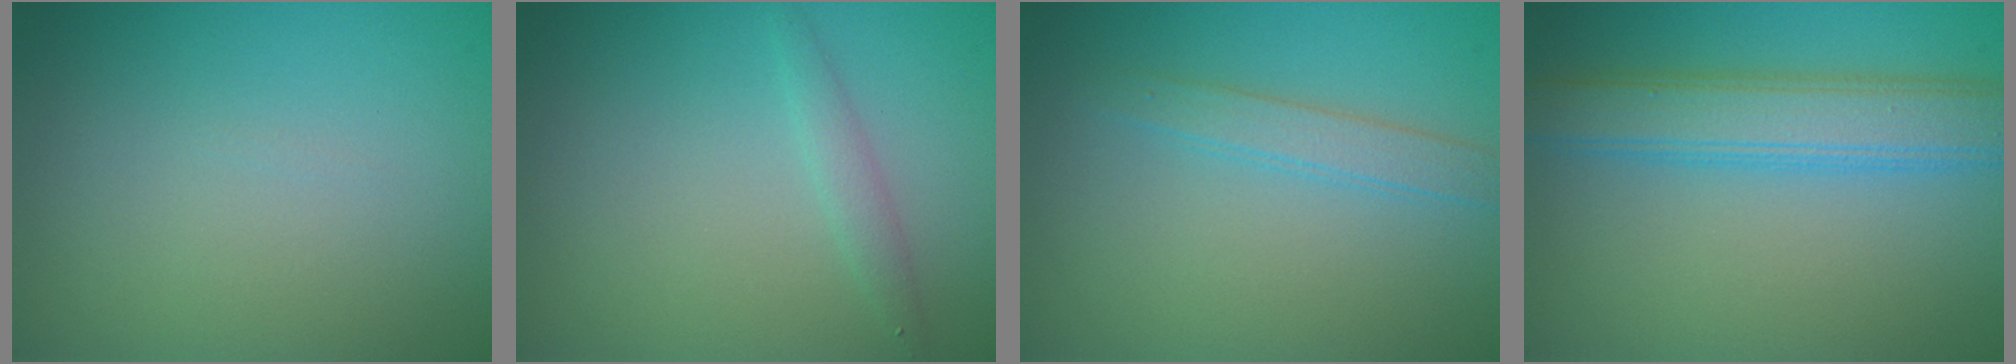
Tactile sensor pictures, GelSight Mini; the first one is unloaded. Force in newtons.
{"total": 1.2, "press": 1.2, "slide": 0.0}
{"total": 2.0, "press": 2.0, "slide": 0.1}
{"total": 5.2, "press": 5.2, "slide": 0.1}